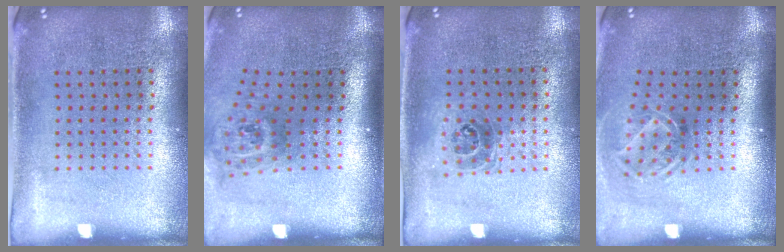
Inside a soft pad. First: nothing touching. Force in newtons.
{"total": 1.9, "press": 1.3, "slide": 1.4}
{"total": 1.1, "press": 0.9, "slide": 0.6}
{"total": 1.9, "press": 1.3, "slide": 1.4}